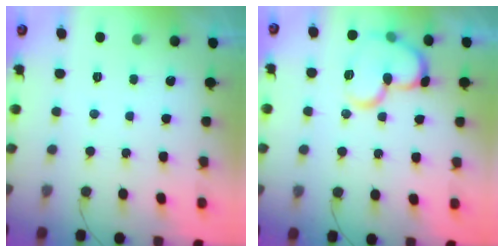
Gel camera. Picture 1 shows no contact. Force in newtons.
{"total": 14.2, "press": 14.2, "slide": 0.7}